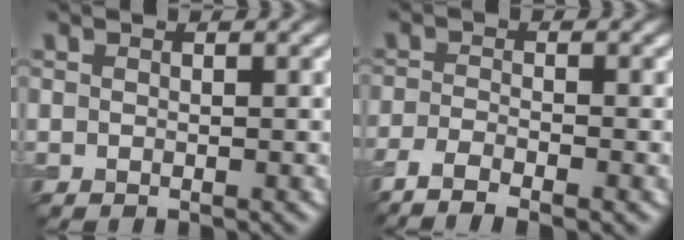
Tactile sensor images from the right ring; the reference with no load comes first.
{"total": 4.4, "force": [-3.1, 1.1, 2.9], "torque": [-0.058, -0.009, -0.064]}